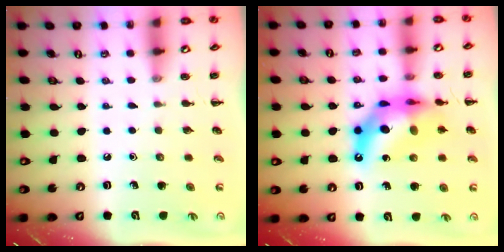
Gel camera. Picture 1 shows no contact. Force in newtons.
{"total": 16.2, "press": 15.6, "slide": 4.3}